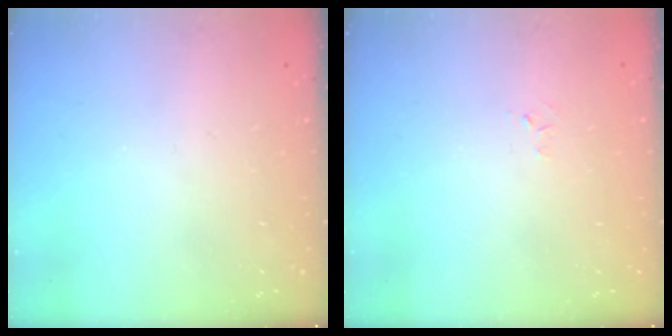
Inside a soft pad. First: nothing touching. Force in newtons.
{"total": 2.6, "press": 2.6, "slide": 0.4}